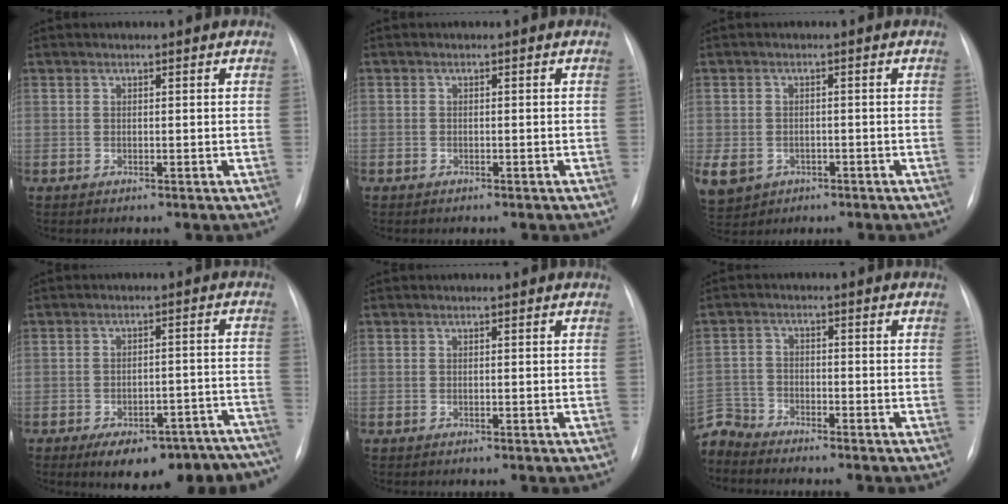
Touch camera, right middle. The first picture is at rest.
{"total": 0.9, "force": [-0.6, 0.7, 0.0], "torque": [-0.010, 0.004, -0.010]}
{"total": 13.8, "force": [-5.7, 11.4, 5.3], "torque": [-0.175, -0.001, -0.075]}
{"total": 18.6, "force": [-15.0, 7.5, 8.2], "torque": [-0.061, 0.040, -0.179]}
{"total": 0.0}
{"total": 5.4, "force": [-5.3, 0.7, -0.7], "torque": [0.012, -0.002, -0.107]}